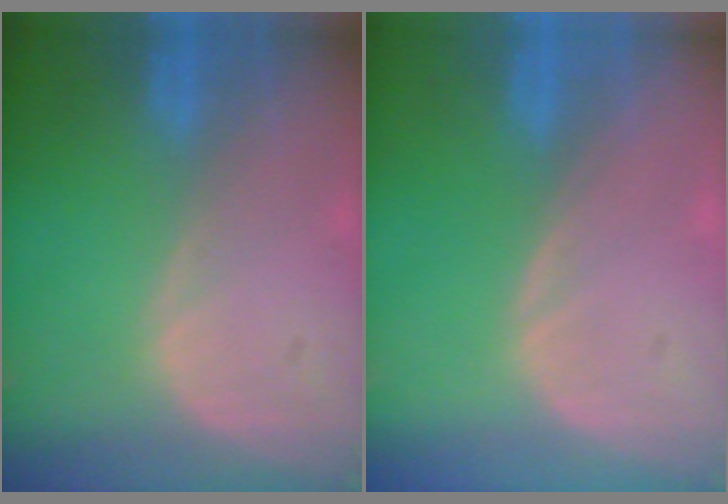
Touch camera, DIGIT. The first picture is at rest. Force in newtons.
{"total": 0.0}